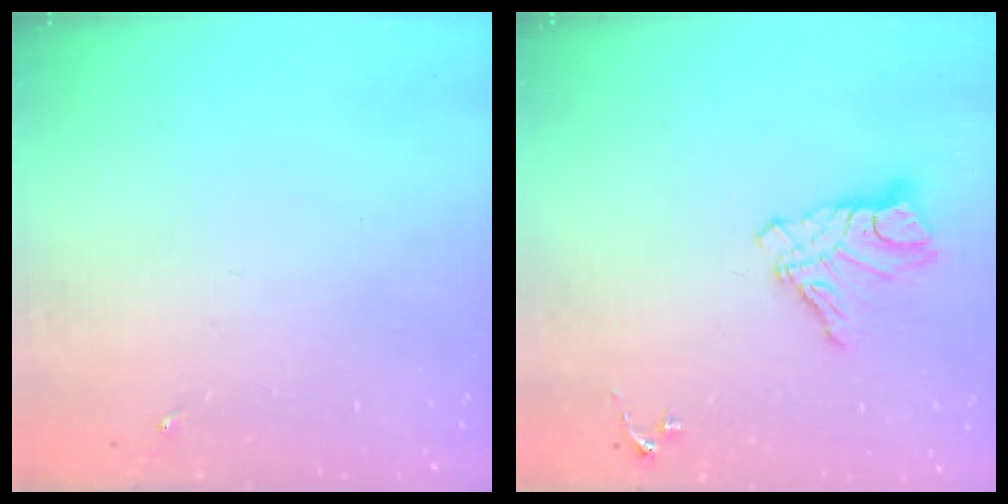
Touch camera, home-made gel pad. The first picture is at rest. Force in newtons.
{"total": 11.3, "press": 11.2, "slide": 0.9}